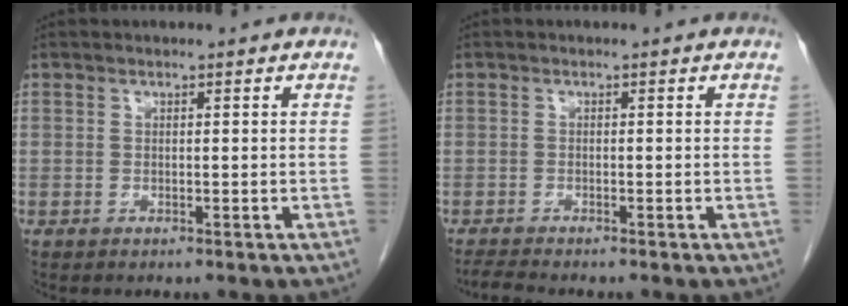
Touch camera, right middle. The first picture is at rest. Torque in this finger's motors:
{"motor_torque": [0.39, -0.16, -0.02, -0.01]}